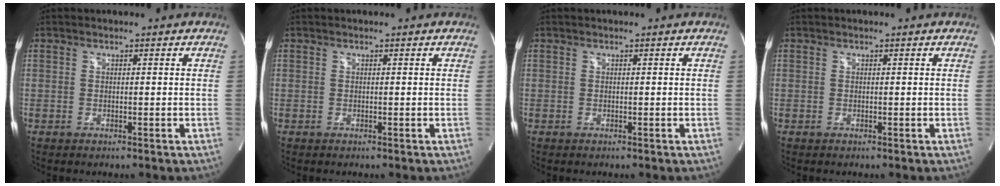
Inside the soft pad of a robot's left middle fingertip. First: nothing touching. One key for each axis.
{"total": 0.0}
{"total": 0.0}
{"total": 0.0}